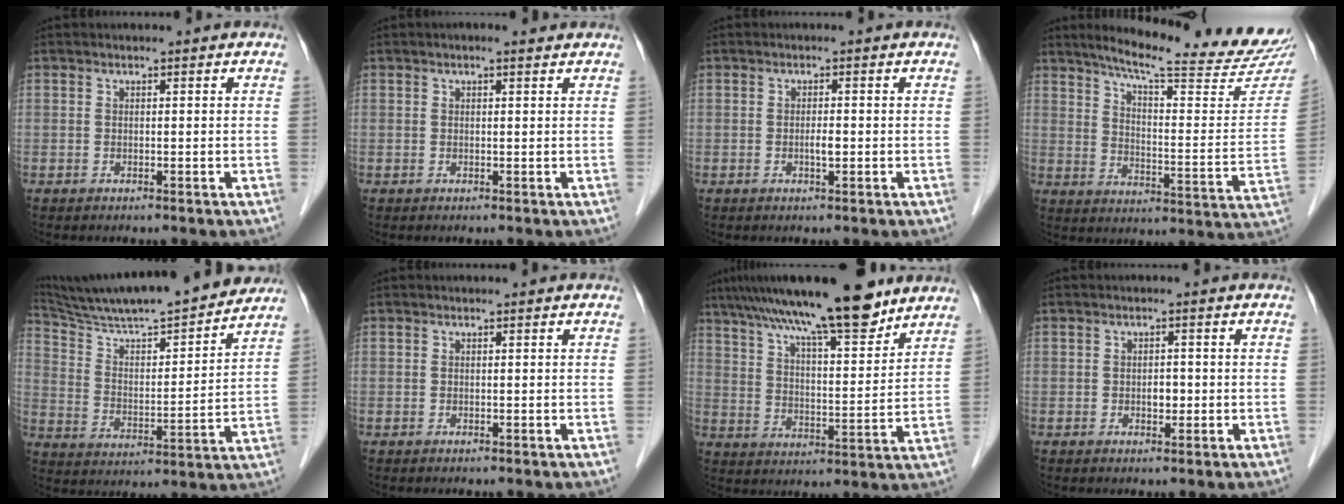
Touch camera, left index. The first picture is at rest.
{"total": 1.7, "force": [1.1, 0.5, 1.1], "torque": [-0.022, 0.012, 0.014]}
{"total": 1.5, "force": [-0.4, 0.3, 1.4], "torque": [-0.026, 0.000, -0.007]}
{"total": 23.5, "force": [20.7, 1.1, 11.0], "torque": [-0.155, -0.059, 0.266]}
{"total": 22.2, "force": [20.0, 1.4, 9.6], "torque": [-0.163, 0.001, 0.308]}
{"total": 0.0}
{"total": 18.5, "force": [14.4, 2.5, 11.3], "torque": [-0.189, 0.024, 0.230]}
{"total": 1.7, "force": [-0.4, 1.1, 1.3], "torque": [-0.020, 0.002, -0.003]}